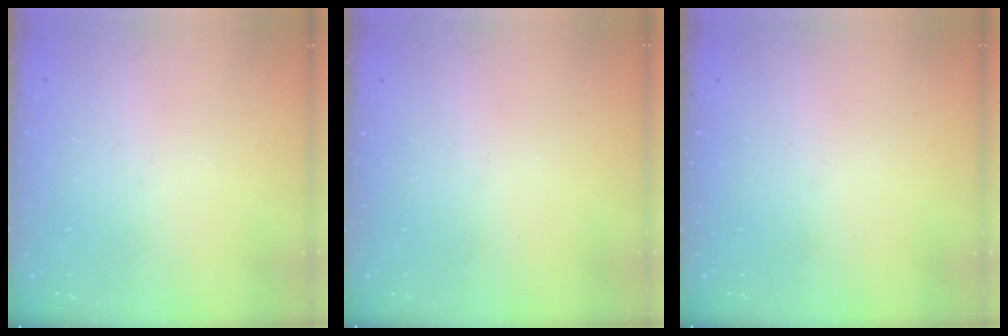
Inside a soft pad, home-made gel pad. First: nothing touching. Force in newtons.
{"total": 0.0}
{"total": 0.0}